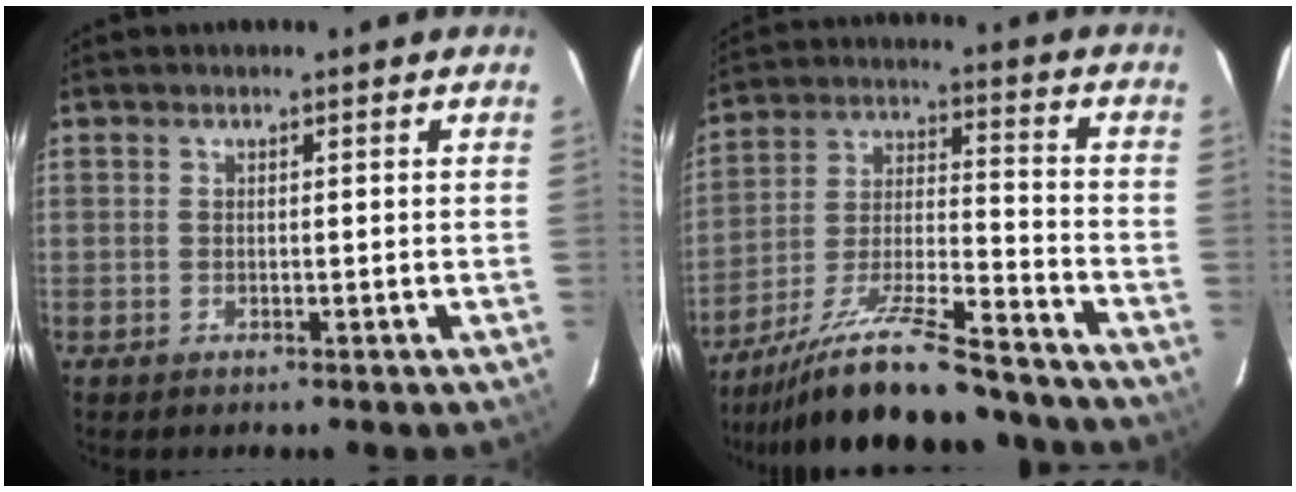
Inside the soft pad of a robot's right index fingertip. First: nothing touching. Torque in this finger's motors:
{"motor_torque": [1.37, -0.77, 0.65, 0.14]}